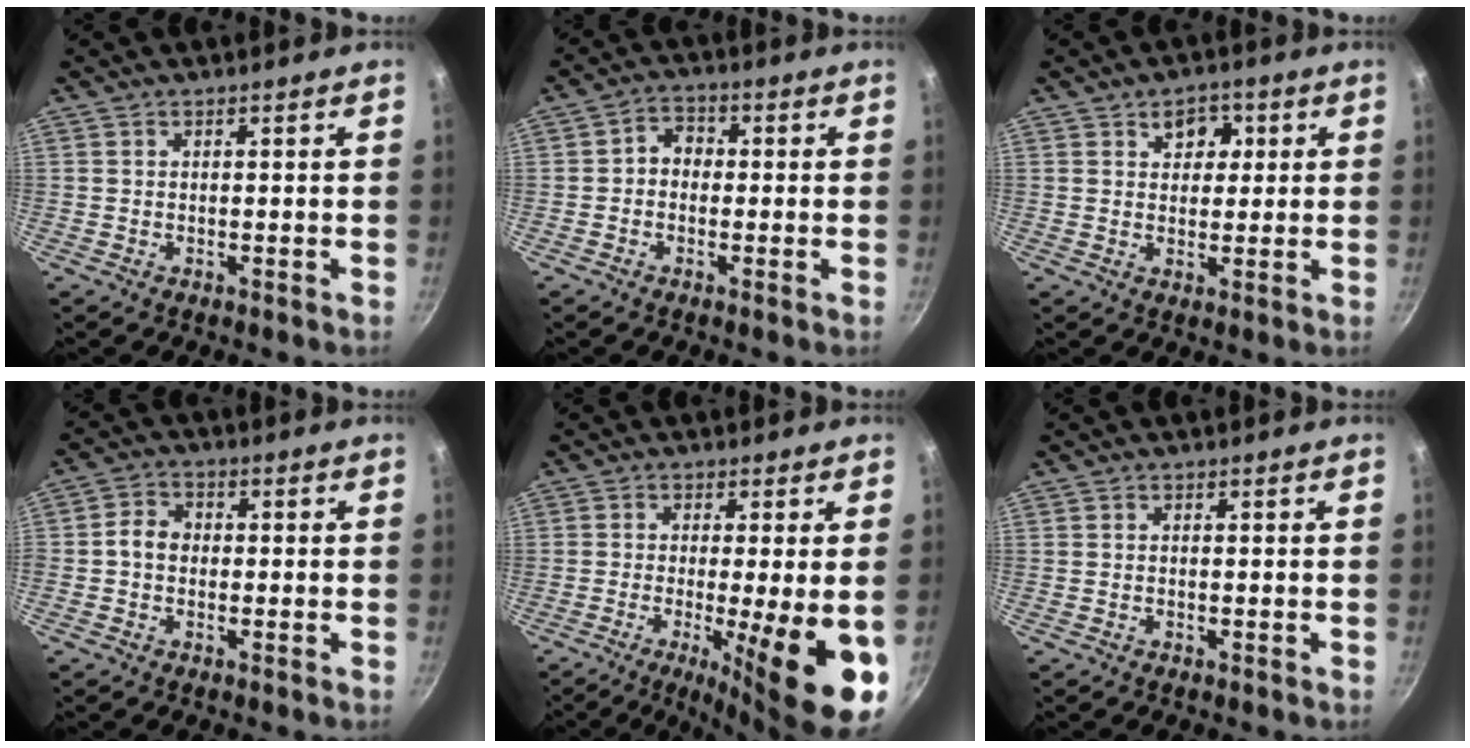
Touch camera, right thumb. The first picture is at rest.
{"total": 4.0, "force": [-0.3, 3.4, 2.1], "torque": [-0.011, 0.012, -0.015]}
{"total": 5.2, "force": [1.9, 3.9, 2.8], "torque": [-0.005, -0.005, 0.025]}
{"total": 4.3, "force": [-0.5, 3.3, 2.6], "torque": [-0.040, 0.015, -0.023]}
{"total": 14.7, "force": [-3.9, 2.6, 14.0], "torque": [-0.202, -0.012, -0.052]}
{"total": 0.0}